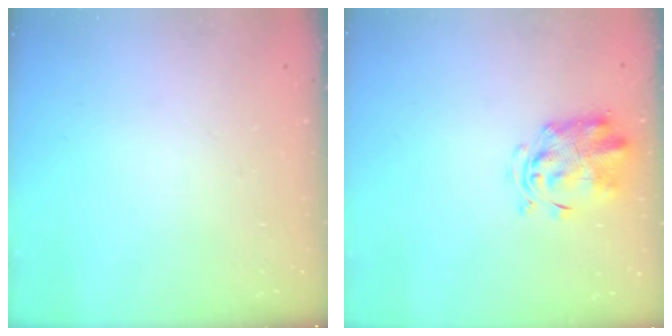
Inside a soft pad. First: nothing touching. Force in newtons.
{"total": 2.9, "press": 2.9, "slide": 0.6}